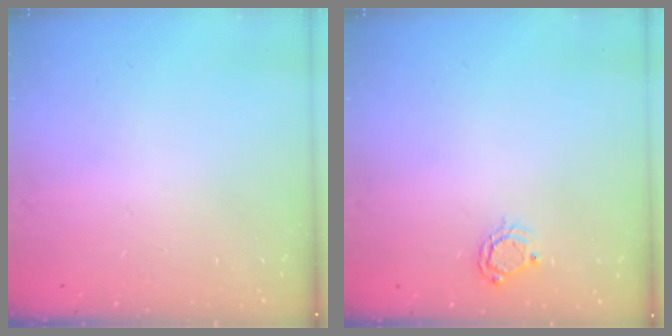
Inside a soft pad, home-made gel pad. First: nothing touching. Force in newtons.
{"total": 4.4, "press": 4.4, "slide": 0.4}